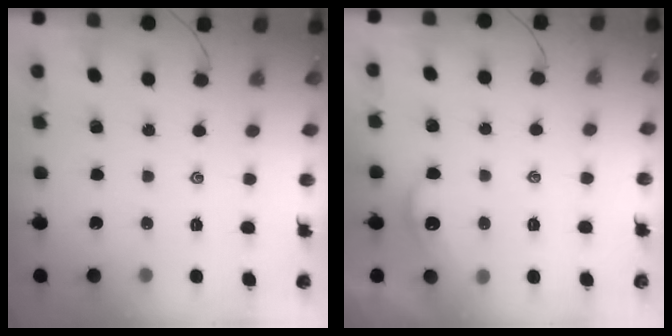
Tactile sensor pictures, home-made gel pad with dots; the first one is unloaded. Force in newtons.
{"total": 2.6, "press": 2.6, "slide": 0.3}